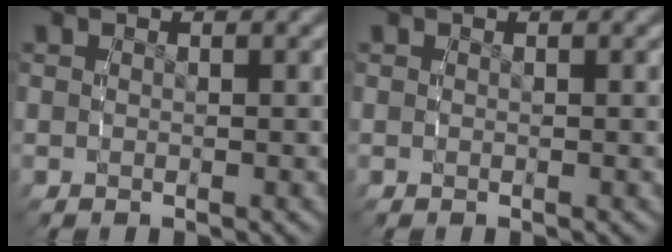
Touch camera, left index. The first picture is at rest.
{"total": 0.0}